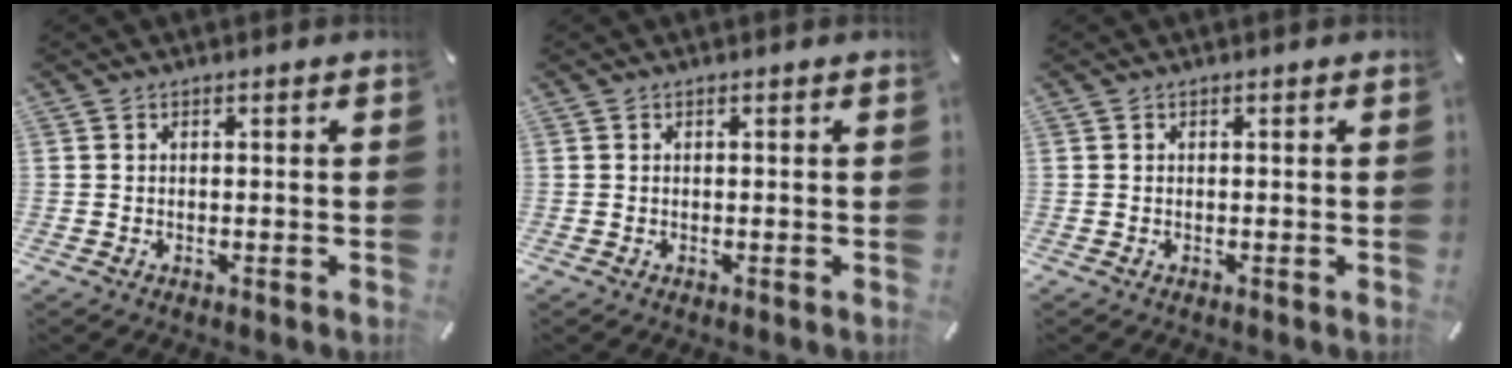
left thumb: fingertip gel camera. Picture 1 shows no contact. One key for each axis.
{"total": 0.0}
{"total": 0.0}